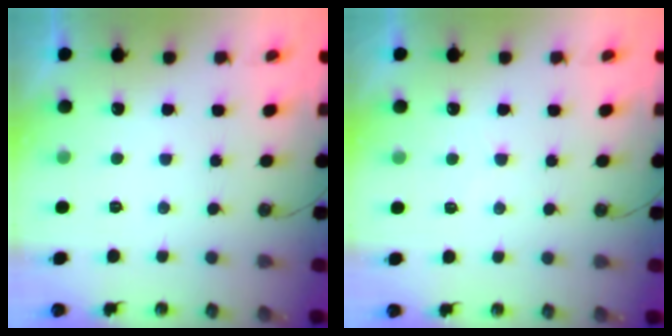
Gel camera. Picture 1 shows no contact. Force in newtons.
{"total": 2.9, "press": 2.9, "slide": 0.5}